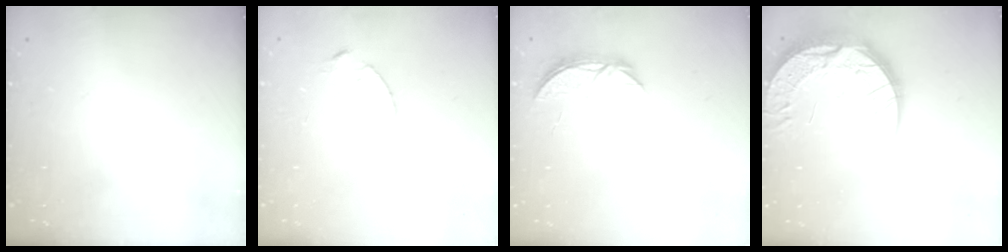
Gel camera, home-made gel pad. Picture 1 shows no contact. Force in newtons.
{"total": 2.5, "press": 2.5, "slide": 0.4}
{"total": 5.2, "press": 5.2, "slide": 0.6}
{"total": 16.1, "press": 16.1, "slide": 1.3}